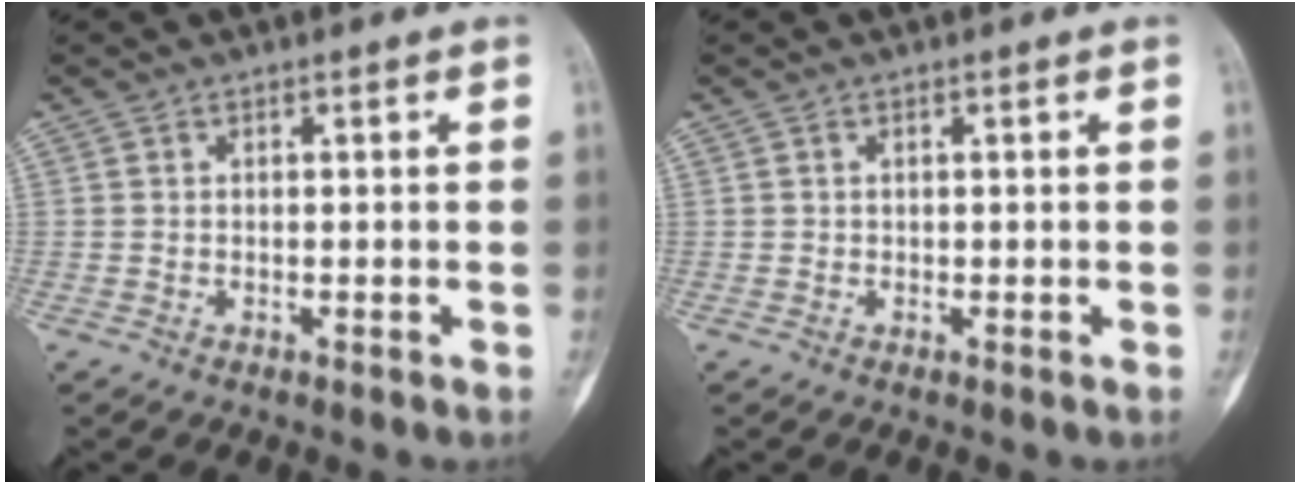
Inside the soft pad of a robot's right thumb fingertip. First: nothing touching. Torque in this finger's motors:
{"motor_torque": [-0.14, 0.11, -0.21, -0.22, -0.05]}